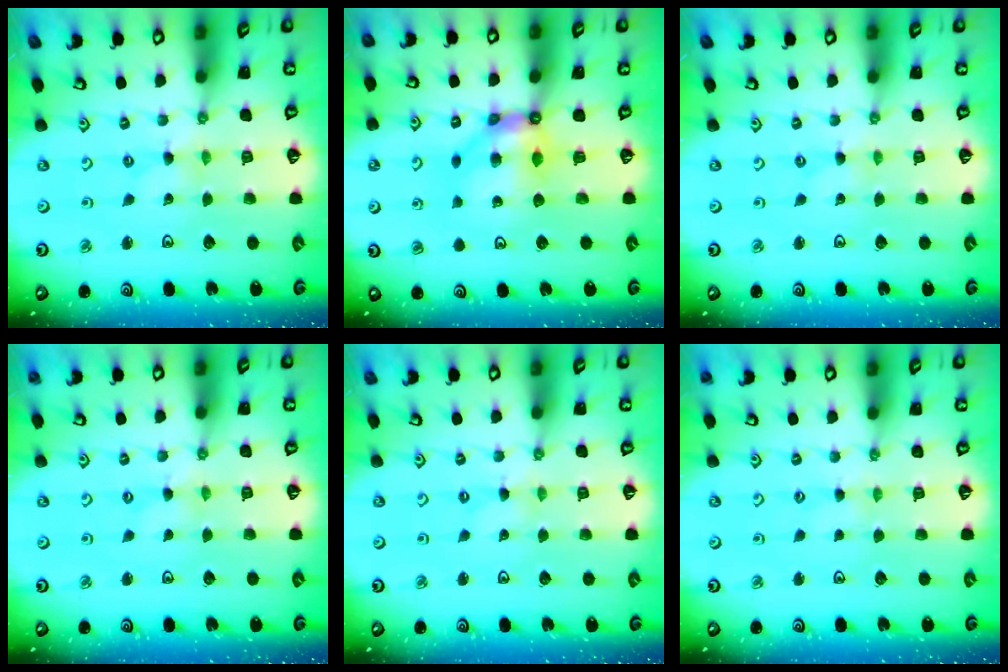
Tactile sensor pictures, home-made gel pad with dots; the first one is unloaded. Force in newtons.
{"total": 8.4, "press": 8.3, "slide": 0.6}
{"total": 0.0}
{"total": 0.0}
{"total": 0.6, "press": 0.6, "slide": 0.1}
{"total": 1.5, "press": 1.5, "slide": 0.3}